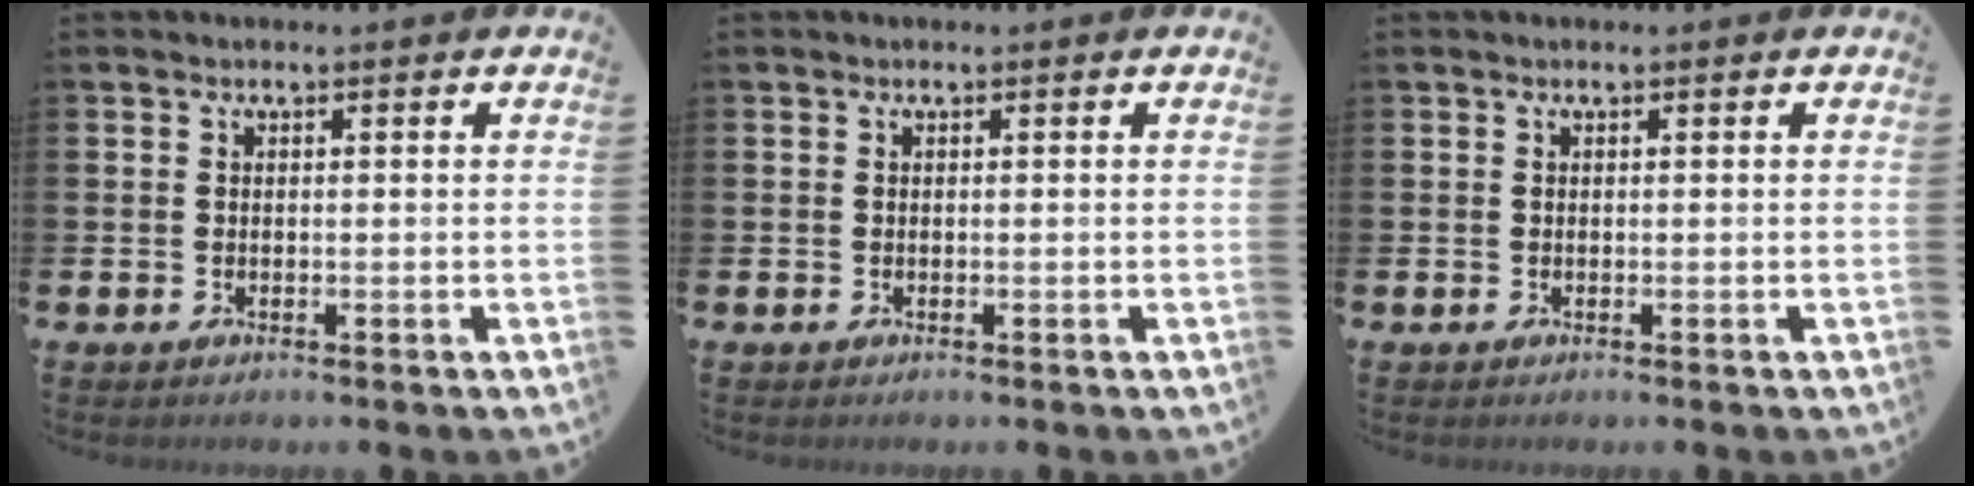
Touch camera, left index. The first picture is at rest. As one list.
[{"total": 0.0}, {"total": 0.0}]